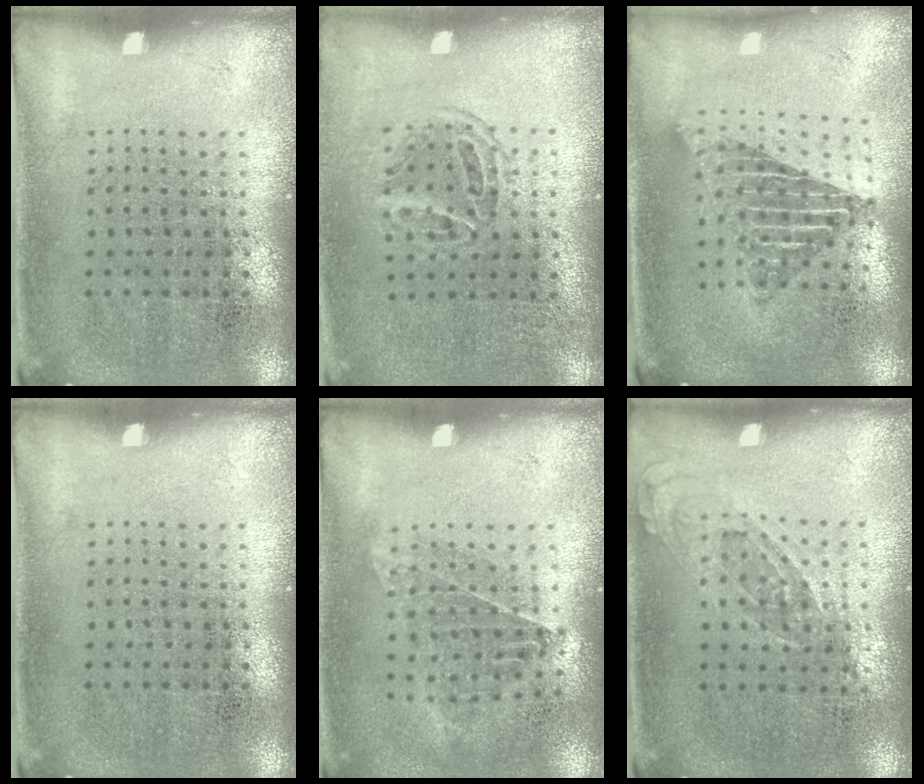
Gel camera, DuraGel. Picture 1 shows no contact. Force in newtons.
{"total": 1.2, "press": 1.0, "slide": 0.5}
{"total": 1.8, "press": 1.5, "slide": 1.1}
{"total": 0.0}
{"total": 0.9, "press": 0.8, "slide": 0.4}
{"total": 0.8, "press": 0.7, "slide": 0.3}